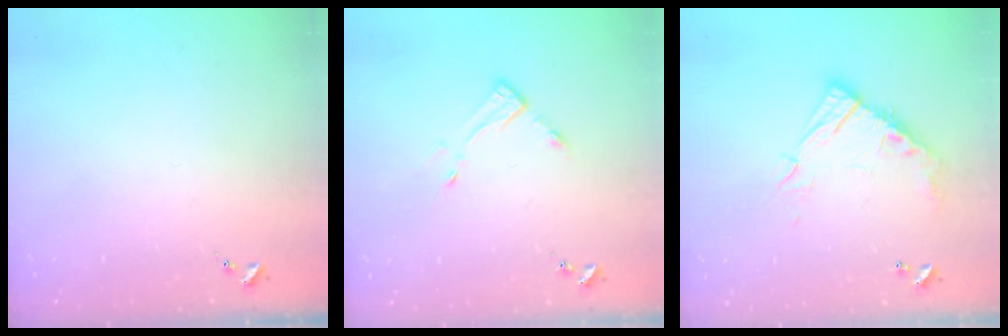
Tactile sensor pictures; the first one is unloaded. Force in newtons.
{"total": 3.5, "press": 3.4, "slide": 0.3}
{"total": 13.1, "press": 13.1, "slide": 1.1}